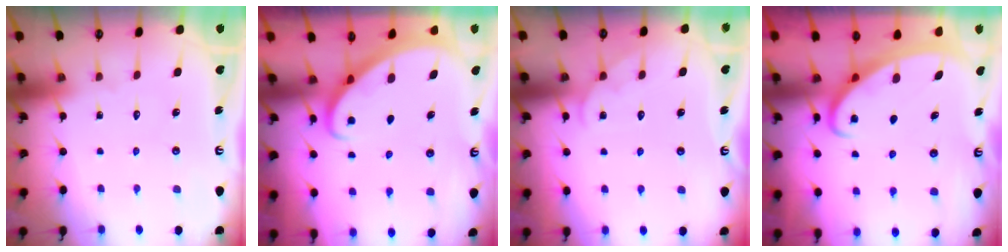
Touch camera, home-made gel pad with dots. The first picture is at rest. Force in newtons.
{"total": 2.9, "press": 2.9, "slide": 0.2}
{"total": 3.5, "press": 3.5, "slide": 0.3}
{"total": 2.7, "press": 2.6, "slide": 0.3}